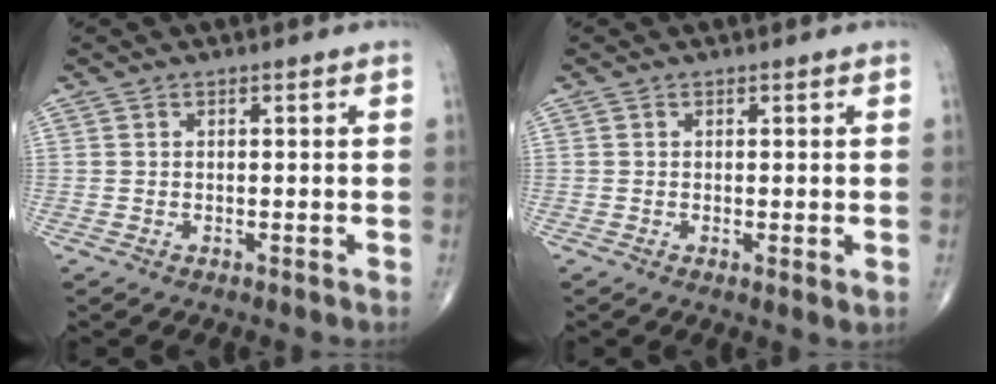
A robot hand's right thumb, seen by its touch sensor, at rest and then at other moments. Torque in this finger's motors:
{"motor_torque": [-0.21, 0.06, 0.06, 0.05, 0.01]}